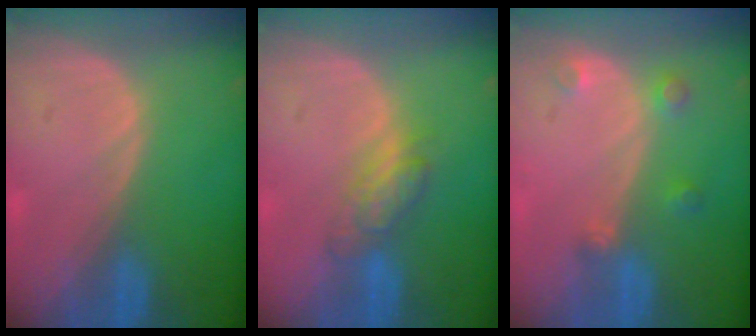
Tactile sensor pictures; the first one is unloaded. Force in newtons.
{"total": 5.0, "press": 4.6, "slide": 2.0}
{"total": 2.9, "press": 2.8, "slide": 0.8}